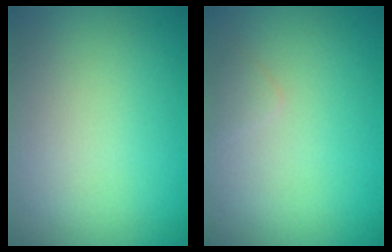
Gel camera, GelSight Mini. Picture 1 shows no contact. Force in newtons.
{"total": 0.7, "press": 0.7, "slide": 0.0}